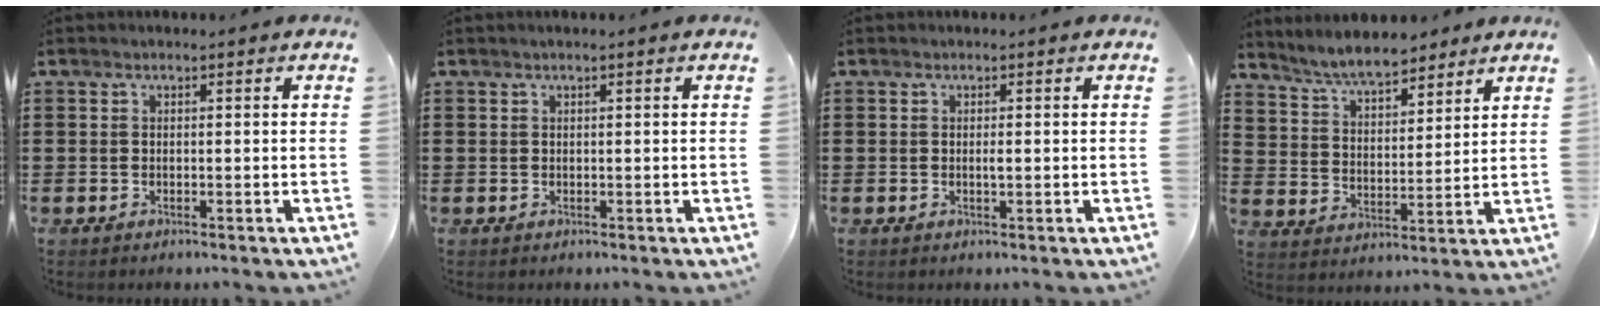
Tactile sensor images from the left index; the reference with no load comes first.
{"total": 0.5, "force": [0.3, -0.1, 0.4], "torque": [-0.007, -0.002, 0.006]}
{"total": 0.9, "force": [0.1, 0.1, 0.9], "torque": [-0.017, -0.004, 0.001]}
{"total": 6.4, "force": [6.0, 1.3, 1.7], "torque": [-0.056, -0.015, 0.110]}